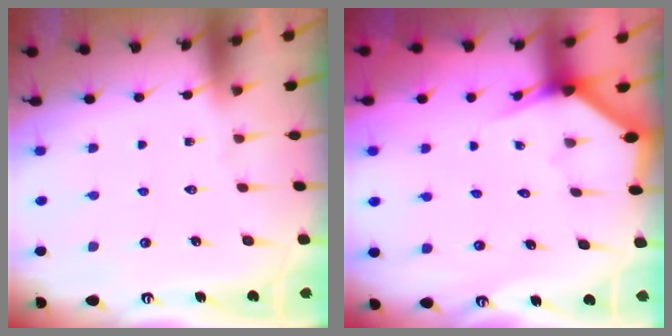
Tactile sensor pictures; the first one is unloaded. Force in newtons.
{"total": 2.9, "press": 2.9, "slide": 0.1}